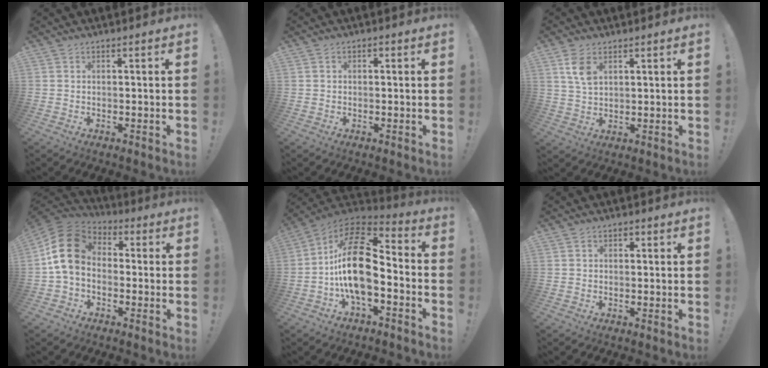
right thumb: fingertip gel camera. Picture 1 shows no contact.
{"total": 0.9, "force": [-0.3, 0.8, 0.3], "torque": [-0.008, 0.004, -0.005]}
{"total": 6.3, "force": [2.9, 3.6, 4.2], "torque": [-0.074, -0.006, 0.056]}
{"total": 15.5, "force": [1.0, 11.1, 10.9], "torque": [-0.182, 0.017, 0.023]}
{"total": 20.7, "force": [-1.5, 10.9, 17.5], "torque": [-0.327, 0.020, -0.021]}
{"total": 1.2, "force": [-0.1, 1.1, 0.5], "torque": [-0.004, 0.003, -0.004]}